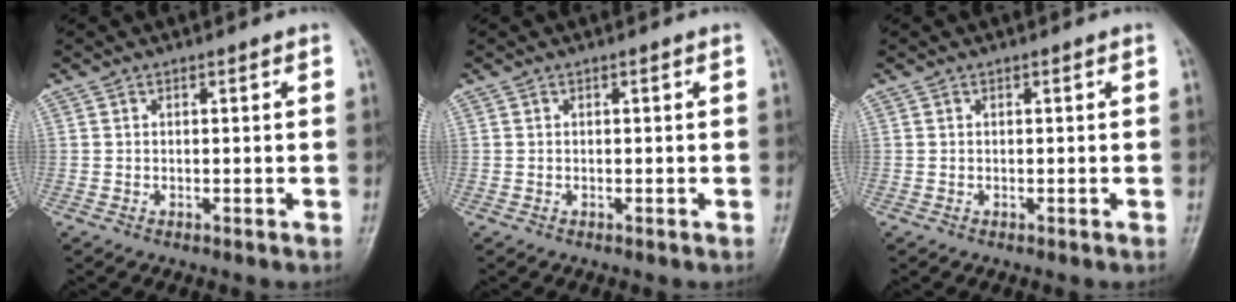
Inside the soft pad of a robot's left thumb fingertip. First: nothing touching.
{"total": 0.0}
{"total": 0.0}